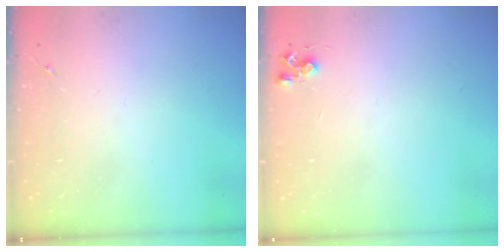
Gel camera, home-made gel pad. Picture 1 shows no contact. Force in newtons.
{"total": 4.6, "press": 4.5, "slide": 0.7}